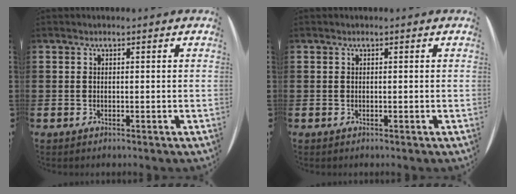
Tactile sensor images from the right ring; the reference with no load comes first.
{"total": 0.0}